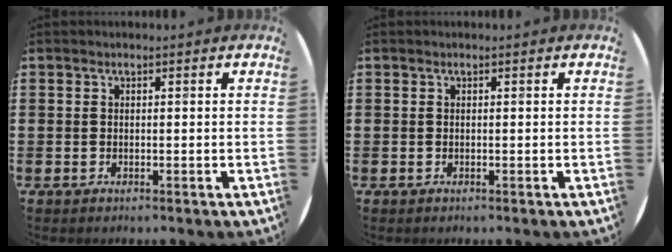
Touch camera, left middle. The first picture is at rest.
{"total": 0.0}